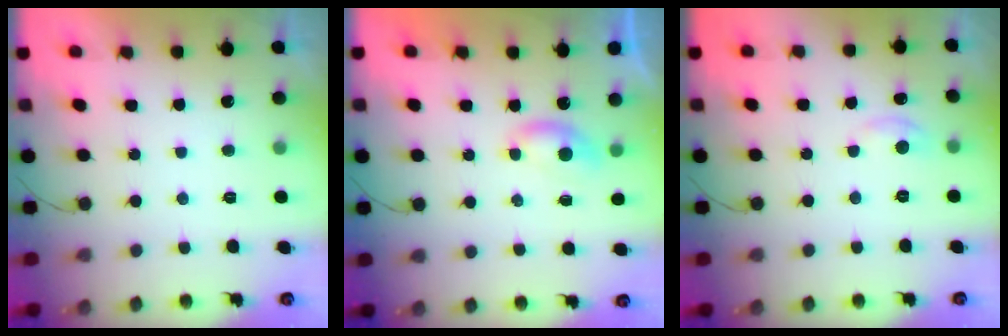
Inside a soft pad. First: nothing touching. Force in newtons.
{"total": 4.5, "press": 4.5, "slide": 0.4}
{"total": 3.5, "press": 3.5, "slide": 0.5}